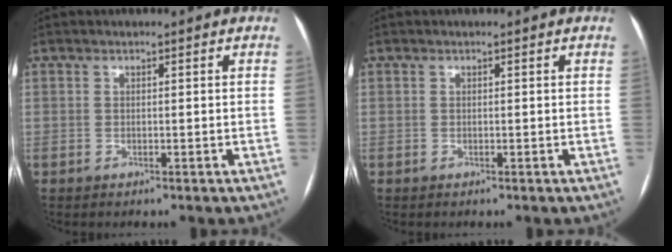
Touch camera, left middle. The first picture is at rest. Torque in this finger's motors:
{"motor_torque": [0.01, 0.02, 0.00, 0.00]}